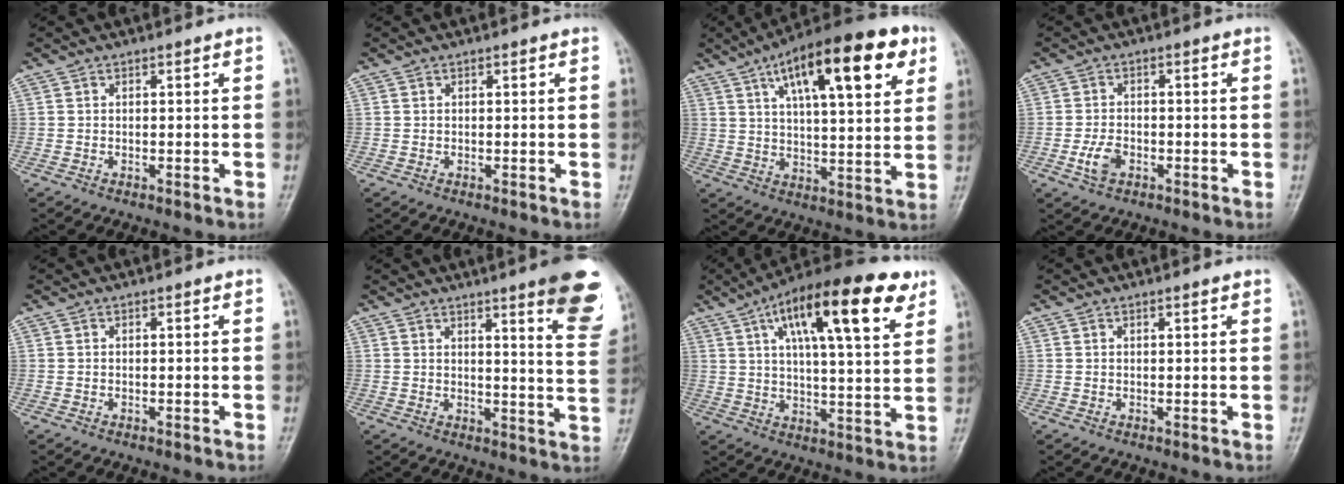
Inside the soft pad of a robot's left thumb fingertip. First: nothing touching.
{"total": 0.0}
{"total": 20.8, "force": [9.7, 6.9, 17.0], "torque": [-0.240, -0.008, 0.147]}
{"total": 3.9, "force": [-1.6, 2.5, 2.6], "torque": [-0.052, 0.007, -0.029]}
{"total": 0.0}
{"total": 13.1, "force": [7.9, 1.9, 10.3], "torque": [-0.107, -0.046, 0.092]}
{"total": 20.9, "force": [10.4, 6.4, 17.0], "torque": [-0.251, -0.012, 0.158]}
{"total": 0.9, "force": [0.7, 0.1, 0.6], "torque": [-0.007, -0.002, 0.010]}